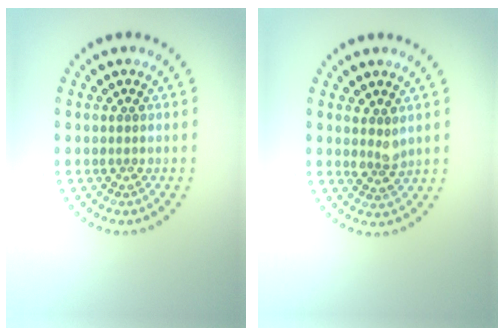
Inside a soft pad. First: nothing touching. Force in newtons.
{"total": 1.7, "press": 1.4, "slide": 1.0}